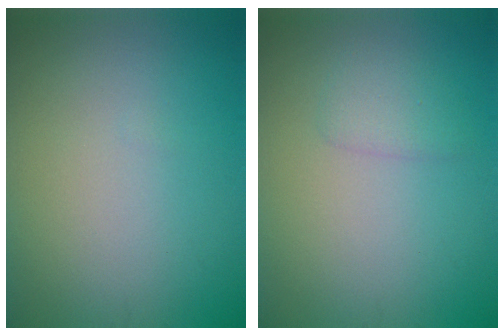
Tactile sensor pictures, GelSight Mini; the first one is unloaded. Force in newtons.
{"total": 1.4, "press": 1.4, "slide": 0.1}